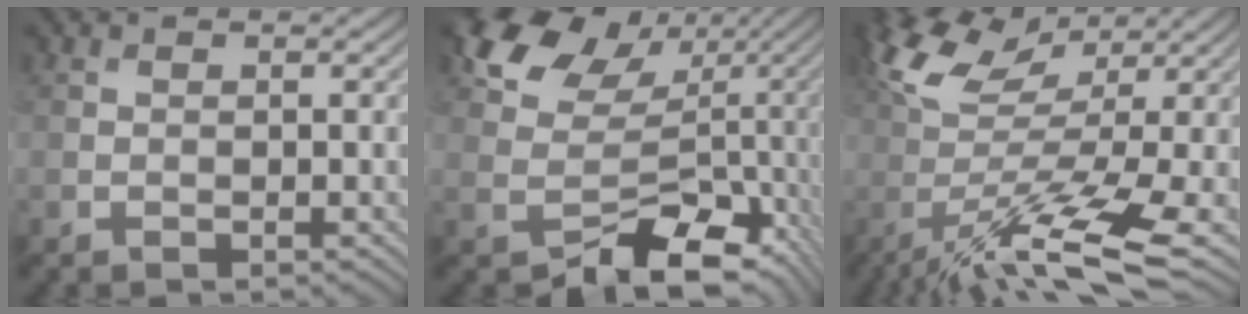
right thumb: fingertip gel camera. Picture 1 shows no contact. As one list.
[{"total": 10.6, "force": [0.6, 8.0, 6.9], "torque": [-0.114, -0.018, 0.036]}, {"total": 12.9, "force": [0.6, 4.0, 12.3], "torque": [-0.251, 0.006, 0.021]}]